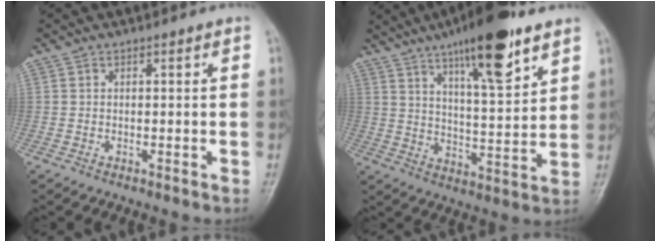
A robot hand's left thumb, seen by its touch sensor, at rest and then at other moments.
{"total": 17.1, "force": [10.4, 4.2, 12.8], "torque": [-0.182, -0.047, 0.170]}